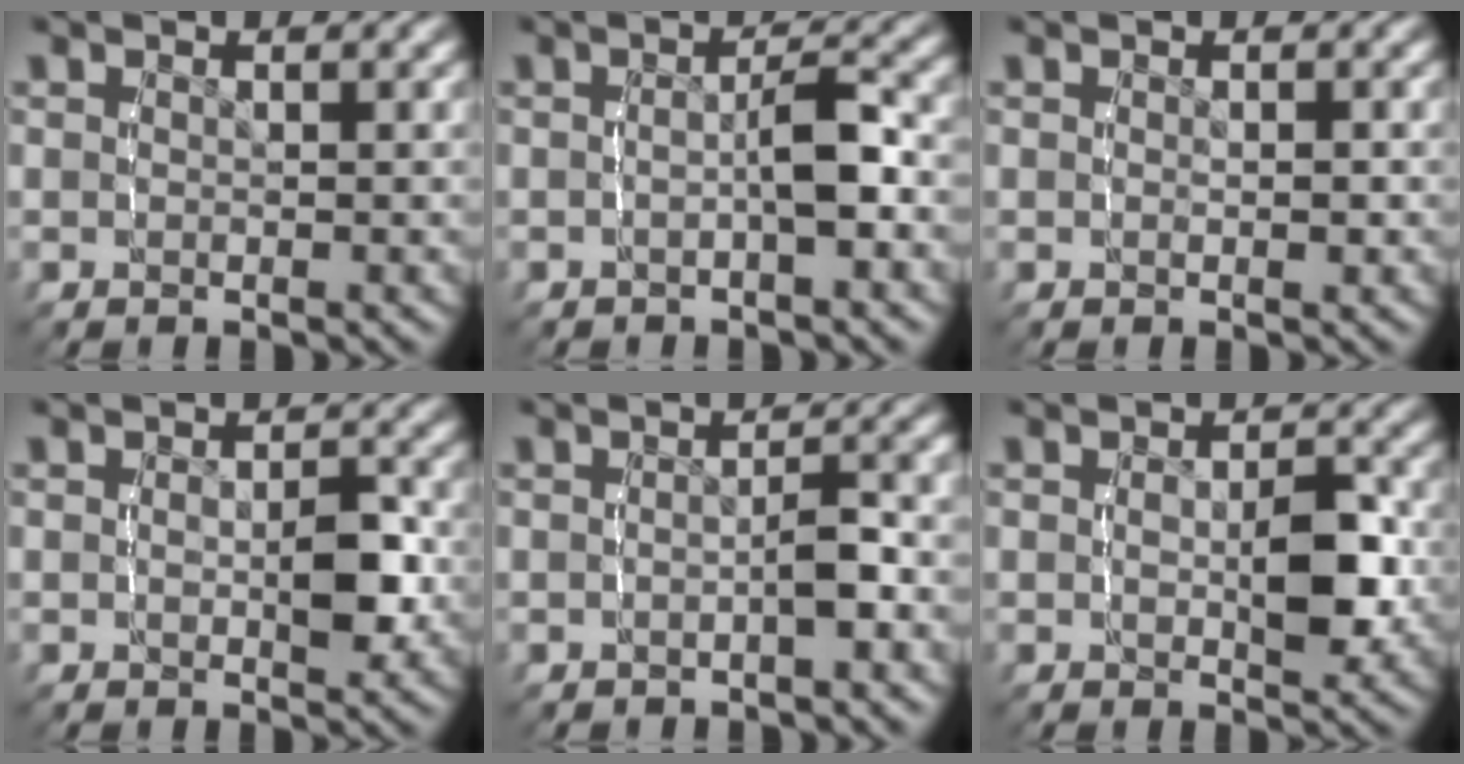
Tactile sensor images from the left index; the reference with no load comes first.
{"total": 2.8, "force": [-1.1, 0.6, 2.6], "torque": [-0.042, 0.003, -0.014]}
{"total": 0.8, "force": [0.0, 0.7, 0.4], "torque": [-0.003, 0.002, -0.001]}
{"total": 1.8, "force": [-0.1, 1.1, 1.5], "torque": [-0.025, -0.002, -0.005]}
{"total": 2.9, "force": [-1.2, 1.0, 2.5], "torque": [-0.036, 0.004, -0.017]}
{"total": 2.5, "force": [0.1, 1.1, 2.2], "torque": [-0.036, -0.001, -0.001]}